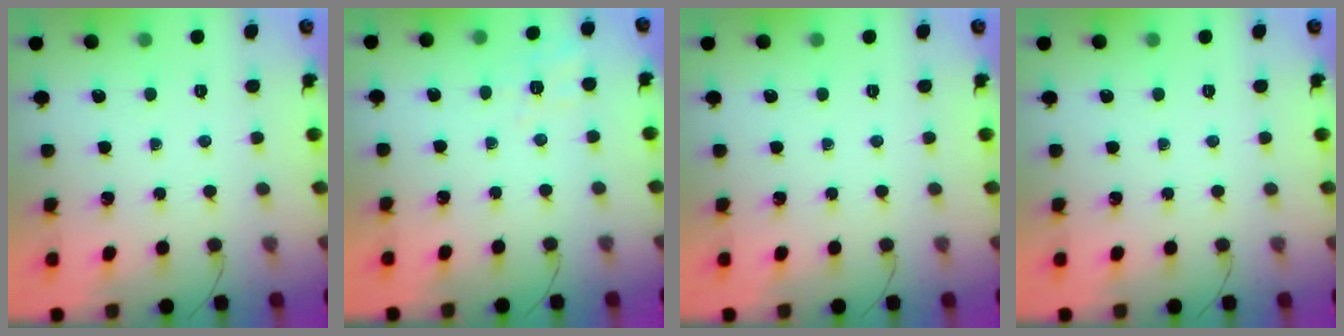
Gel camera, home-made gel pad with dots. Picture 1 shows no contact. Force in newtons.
{"total": 2.4, "press": 1.0, "slide": 2.2}
{"total": 0.0}
{"total": 0.0}